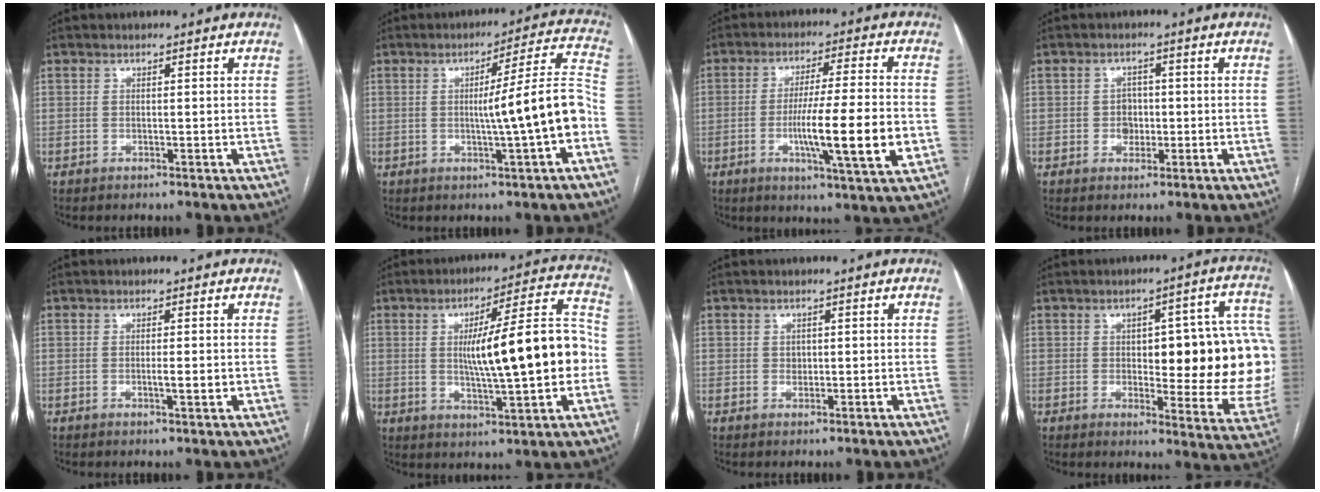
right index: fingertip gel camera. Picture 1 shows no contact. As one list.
[{"total": 11.5, "force": [-2.3, -1.0, 11.2], "torque": [-0.156, 0.012, -0.036]}, {"total": 13.3, "force": [-3.0, 0.1, 12.9], "torque": [-0.215, -0.015, -0.053]}, {"total": 2.7, "force": [-0.4, 2.3, 1.4], "torque": [-0.013, 0.006, -0.004]}, {"total": 2.1, "force": [-0.3, 0.2, 2.1], "torque": [-0.036, -0.002, -0.005]}, {"total": 16.9, "force": [-0.6, 2.0, 16.8], "torque": [-0.253, 0.022, -0.007]}, {"total": 1.1, "force": [0.1, 0.9, 0.6], "torque": [-0.008, 0.001, 0.003]}, {"total": 20.9, "force": [0.6, 6.4, 19.9], "torque": [-0.183, 0.027, 0.019]}]